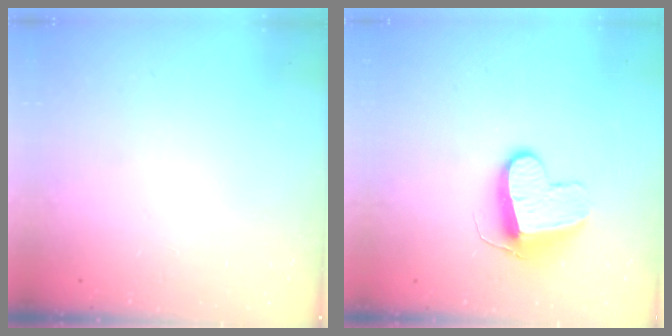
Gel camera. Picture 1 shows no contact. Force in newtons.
{"total": 10.6, "press": 10.6, "slide": 0.9}